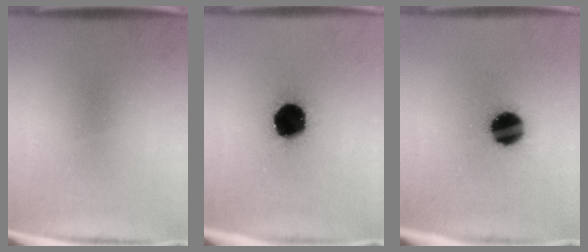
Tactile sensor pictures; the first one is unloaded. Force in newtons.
{"total": 17.5}
{"total": 11.5}